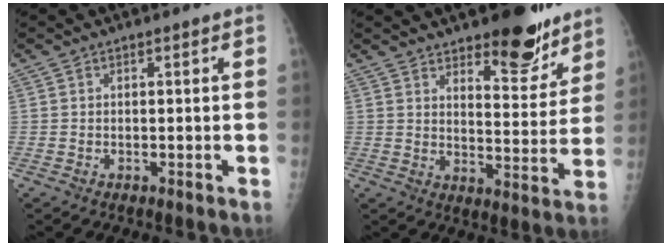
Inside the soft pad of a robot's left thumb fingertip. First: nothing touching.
{"total": 12.2, "force": [9.0, 4.6, 7.0], "torque": [-0.054, -0.065, 0.133]}